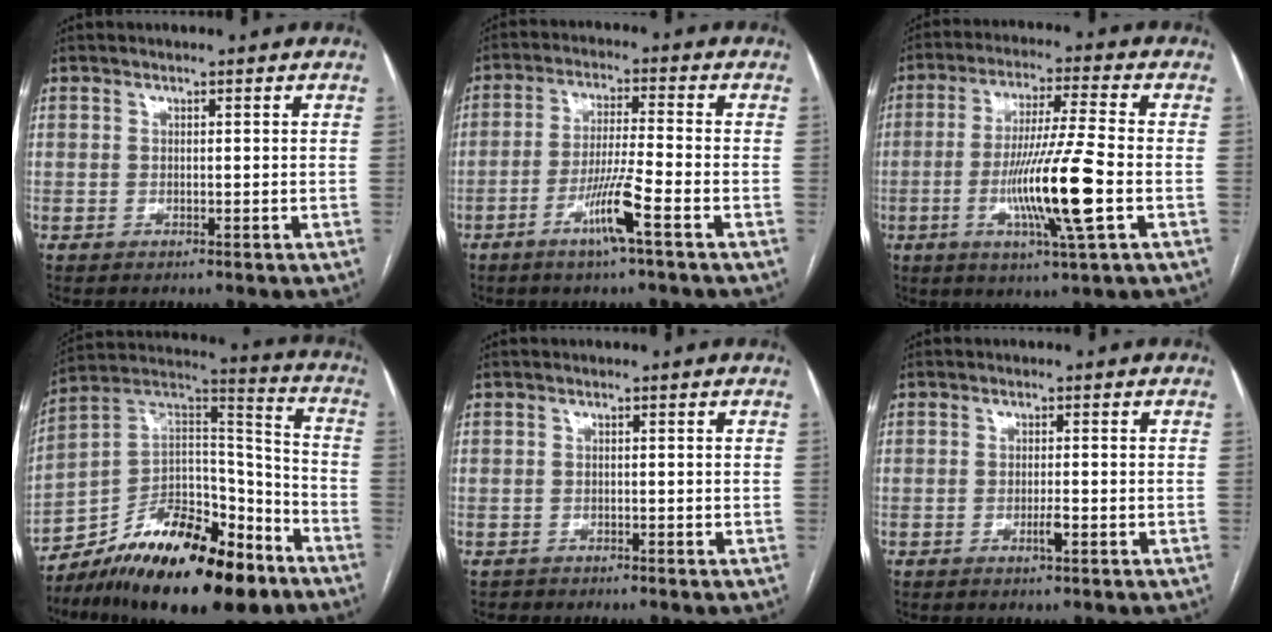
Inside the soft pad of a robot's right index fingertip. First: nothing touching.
{"total": 7.5, "force": [-3.8, -0.7, 6.5], "torque": [-0.122, -0.008, -0.075]}
{"total": 13.0, "force": [-3.3, -0.7, 12.6], "torque": [-0.241, -0.015, -0.063]}
{"total": 23.6, "force": [-15.8, 8.4, 15.4], "torque": [-0.231, 0.032, -0.259]}
{"total": 1.0, "force": [-0.7, 0.6, -0.3], "torque": [0.000, 0.002, -0.018]}
{"total": 1.8, "force": [-0.8, 0.1, 1.6], "torque": [-0.030, -0.002, -0.013]}